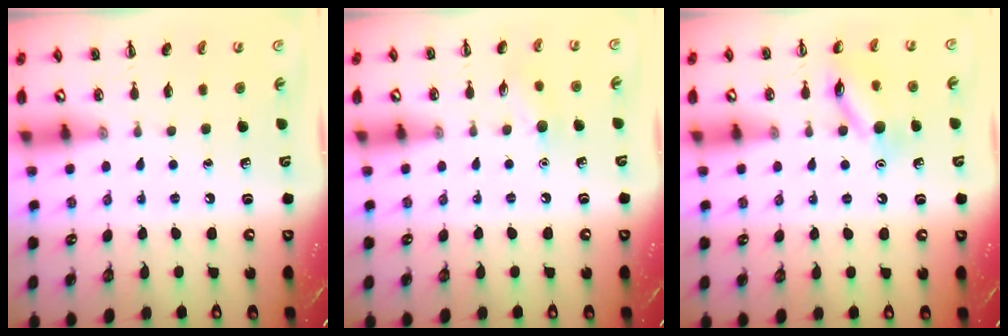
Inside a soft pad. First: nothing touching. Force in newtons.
{"total": 5.9, "press": 5.8, "slide": 1.4}
{"total": 11.6, "press": 11.5, "slide": 1.0}